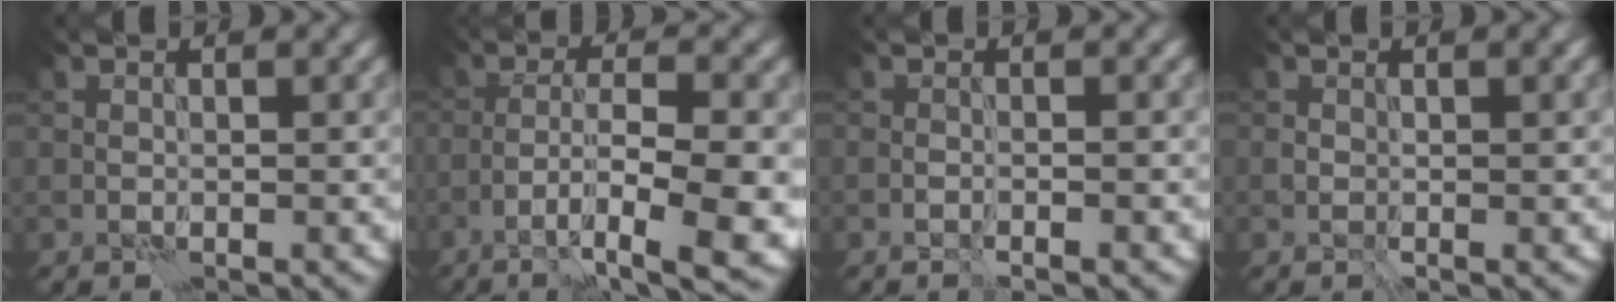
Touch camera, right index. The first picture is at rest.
{"total": 10.5, "force": [-4.8, 2.8, 8.9], "torque": [-0.147, -0.005, -0.069]}
{"total": 1.1, "force": [-0.8, 0.1, 0.7], "torque": [-0.012, 0.002, -0.017]}
{"total": 1.6, "force": [-0.1, 0.7, 1.5], "torque": [-0.021, -0.002, -0.002]}